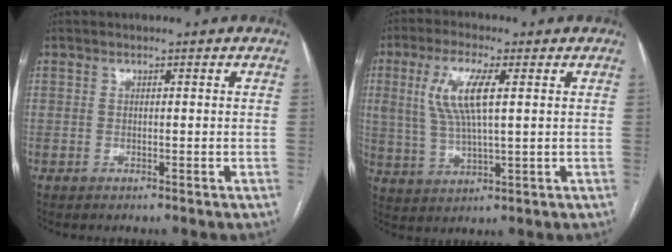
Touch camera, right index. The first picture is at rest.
{"total": 9.2, "force": [2.4, 2.1, 8.6], "torque": [-0.189, 0.006, 0.051]}